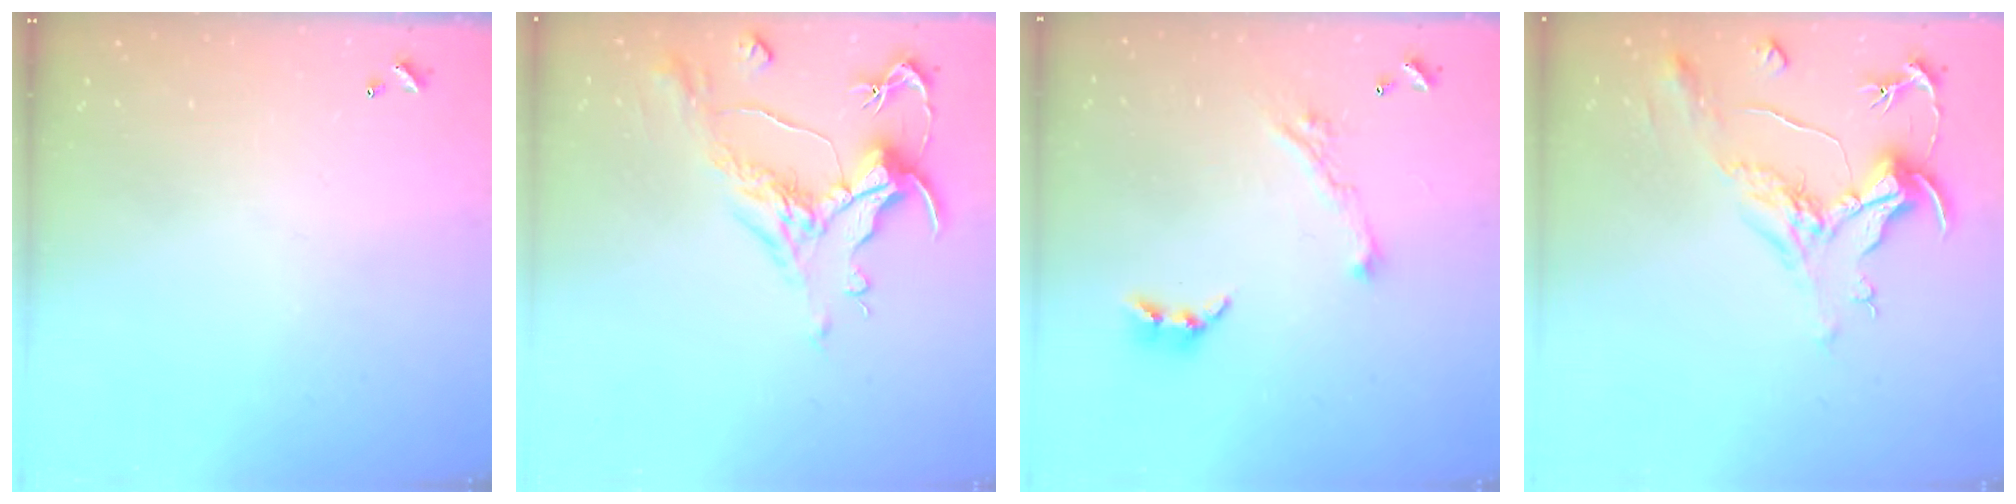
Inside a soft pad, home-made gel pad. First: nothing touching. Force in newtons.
{"total": 1.5, "press": 0.5, "slide": 1.4}
{"total": 6.8, "press": 6.7, "slide": 1.1}
{"total": 2.3, "press": 1.8, "slide": 1.3}